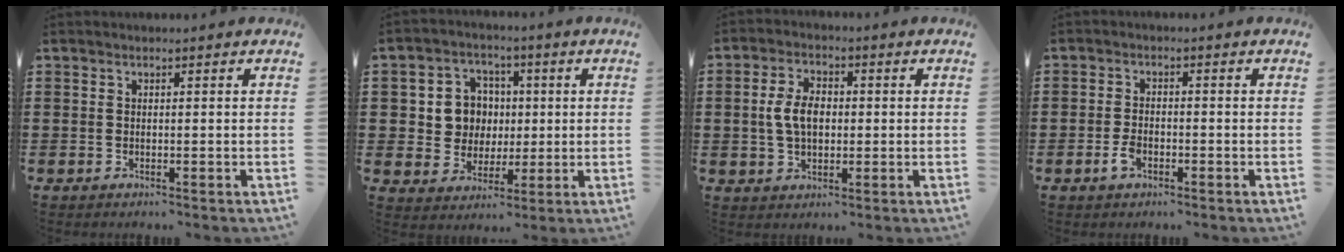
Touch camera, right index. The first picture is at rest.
{"total": 7.0, "force": [0.7, 6.6, 2.4], "torque": [-0.068, 0.017, 0.013]}
{"total": 6.0, "force": [0.2, 3.8, 4.7], "torque": [-0.110, 0.010, -0.004]}
{"total": 2.8, "force": [-1.2, 1.4, 2.1], "torque": [-0.054, -0.003, -0.026]}